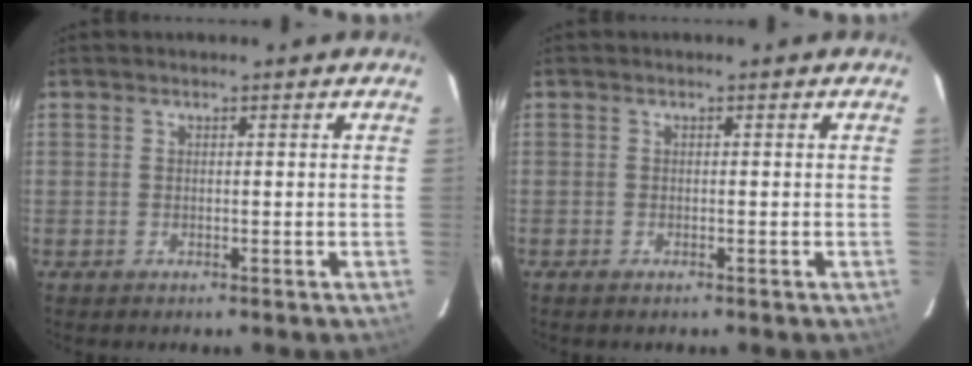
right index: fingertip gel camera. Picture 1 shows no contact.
{"total": 0.8, "force": [-0.6, 0.2, 0.4], "torque": [-0.009, -0.001, -0.012]}